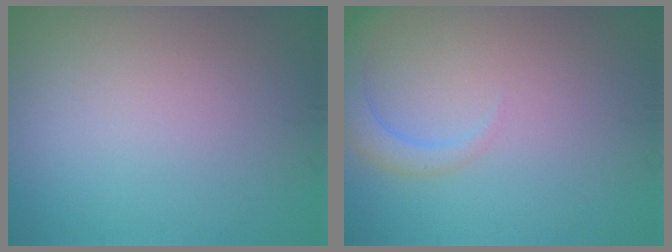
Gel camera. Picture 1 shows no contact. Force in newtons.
{"total": 2.4, "press": 2.4, "slide": 0.2}